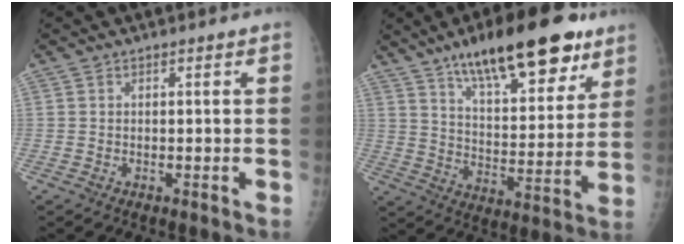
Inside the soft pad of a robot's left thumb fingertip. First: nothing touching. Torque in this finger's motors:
{"motor_torque": [0.75, 0.62, 1.38, -1.39, 0.28]}